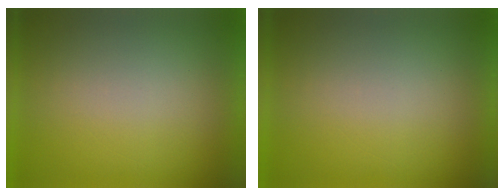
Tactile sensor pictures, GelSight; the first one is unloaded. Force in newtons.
{"total": 1.0}